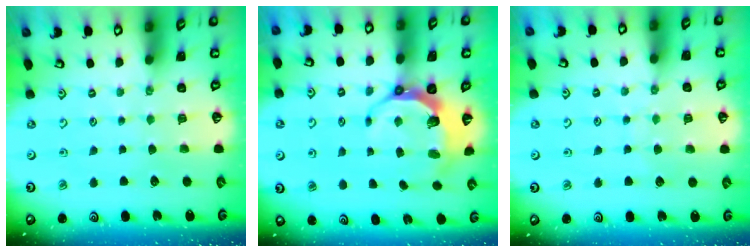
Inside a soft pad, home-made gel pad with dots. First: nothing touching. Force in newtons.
{"total": 8.4, "press": 7.2, "slide": 4.3}
{"total": 5.9, "press": 5.9, "slide": 0.6}